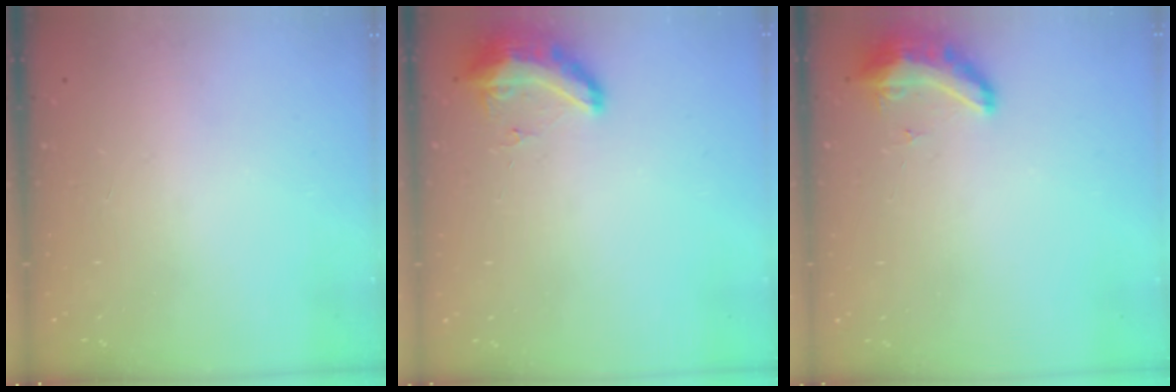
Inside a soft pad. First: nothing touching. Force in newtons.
{"total": 9.1, "press": 8.9, "slide": 1.9}
{"total": 11.5, "press": 9.6, "slide": 6.3}